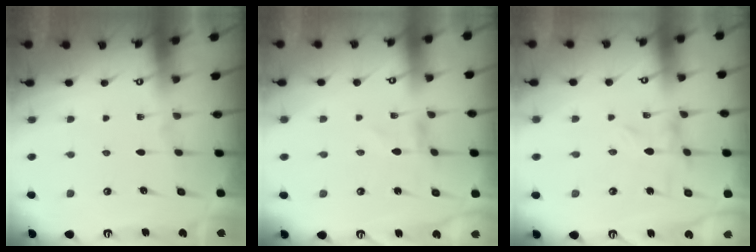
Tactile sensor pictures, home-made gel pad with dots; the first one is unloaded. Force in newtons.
{"total": 0.6, "press": 0.6, "slide": 0.1}
{"total": 0.0}